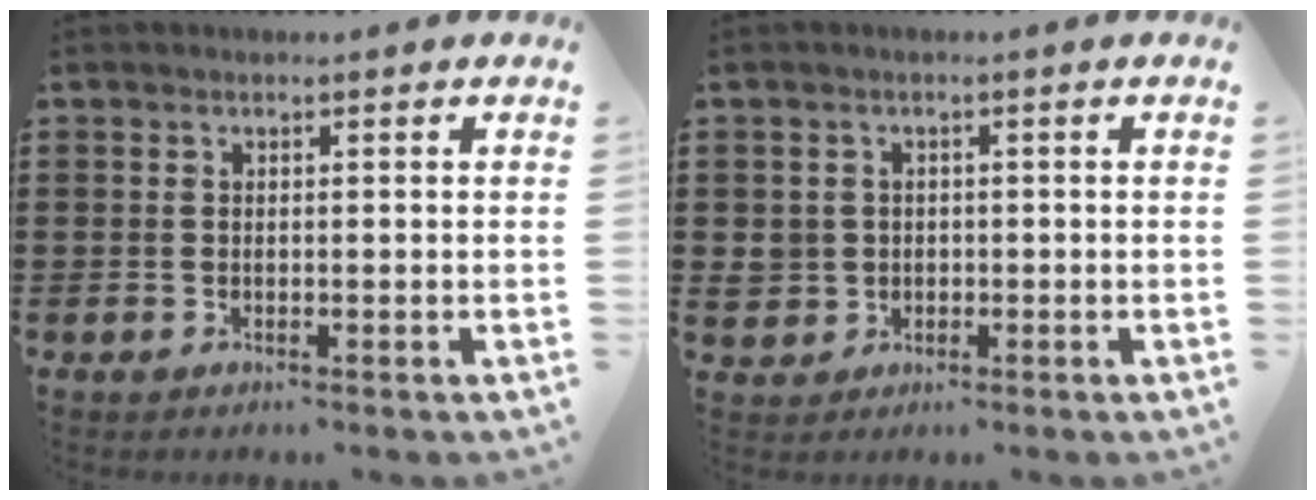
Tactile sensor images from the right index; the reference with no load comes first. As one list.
[{"total": 2.8, "force": [-0.2, 2.7, 0.4], "torque": [-0.028, 0.006, -0.009]}]